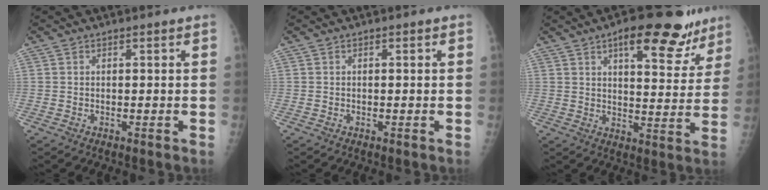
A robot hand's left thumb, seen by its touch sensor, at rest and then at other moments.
{"total": 0.0}
{"total": 15.6, "force": [9.8, 6.2, 10.4], "torque": [-0.084, -0.037, 0.133]}